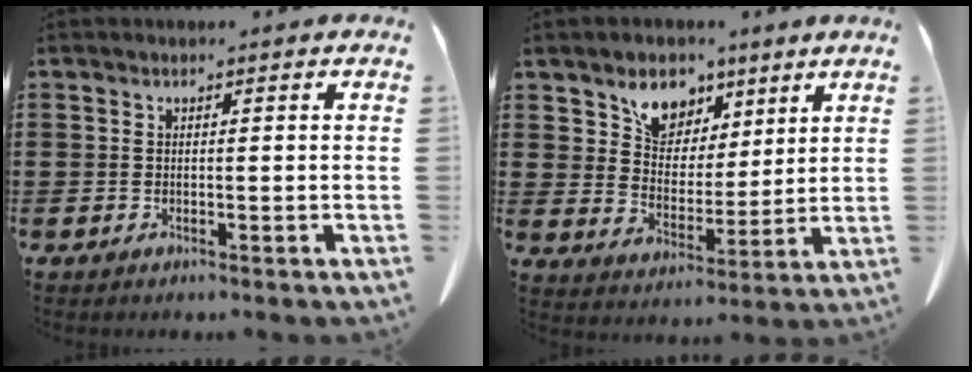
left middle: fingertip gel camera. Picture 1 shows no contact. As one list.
[{"total": 7.2, "force": [5.1, 4.8, 1.7], "torque": [-0.060, -0.014, 0.094]}]